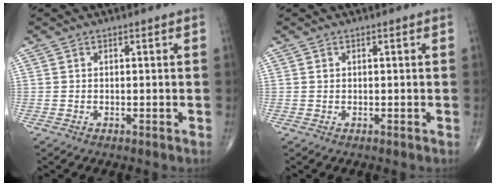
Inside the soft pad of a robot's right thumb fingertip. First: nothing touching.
{"total": 0.0}